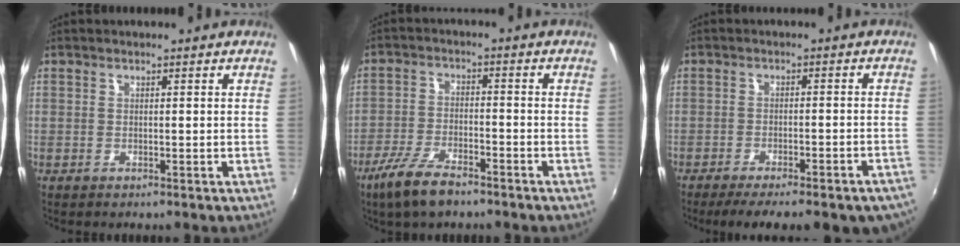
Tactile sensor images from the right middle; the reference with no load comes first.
{"total": 9.1, "force": [-6.6, 2.9, 5.6], "torque": [-0.131, -0.013, -0.124]}
{"total": 15.9, "force": [-12.7, 3.7, 8.8], "torque": [-0.144, -0.037, -0.158]}